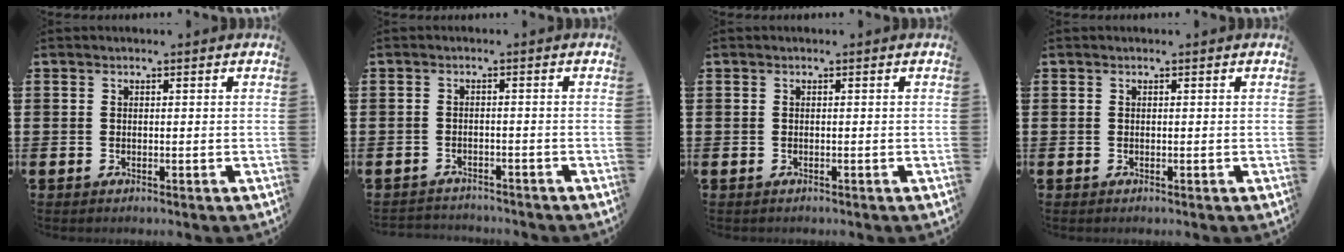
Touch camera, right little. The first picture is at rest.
{"total": 1.6, "force": [-1.5, 0.2, -0.2], "torque": [-0.001, 0.004, -0.035]}
{"total": 0.0}
{"total": 0.0}